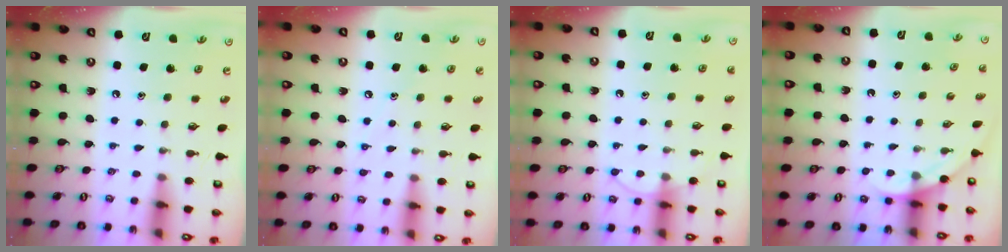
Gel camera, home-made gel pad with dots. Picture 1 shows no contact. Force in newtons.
{"total": 4.2, "press": 4.2, "slide": 0.2}
{"total": 6.2, "press": 6.2, "slide": 0.6}
{"total": 2.2, "press": 2.2, "slide": 0.0}